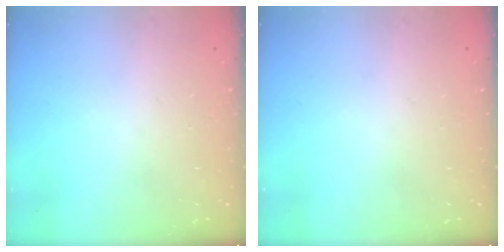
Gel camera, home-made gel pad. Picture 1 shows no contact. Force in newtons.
{"total": 0.0}